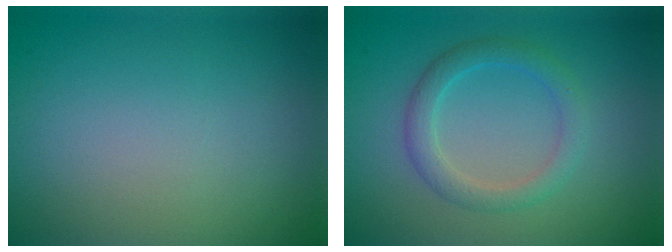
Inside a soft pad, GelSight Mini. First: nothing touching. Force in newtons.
{"total": 2.7, "press": 2.6, "slide": 0.1}